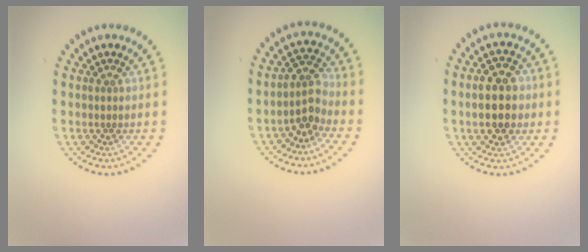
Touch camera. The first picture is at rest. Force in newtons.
{"total": 2.5, "press": 1.9, "slide": 1.7}
{"total": 5.2, "press": 5.2, "slide": 0.2}